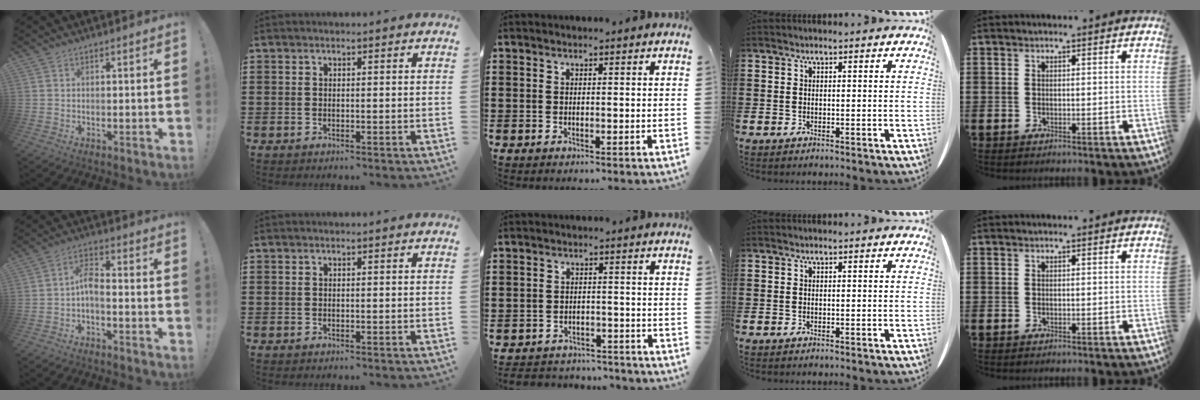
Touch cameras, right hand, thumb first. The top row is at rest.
{"thumb": {"total": 5.8, "force": [-2.0, 2.5, 4.9], "torque": [-0.101, 0.005, -0.036]}, "middle": {"total": 3.0, "force": [-2.9, 0.6, -0.4], "torque": [-0.003, -0.001, -0.065]}}